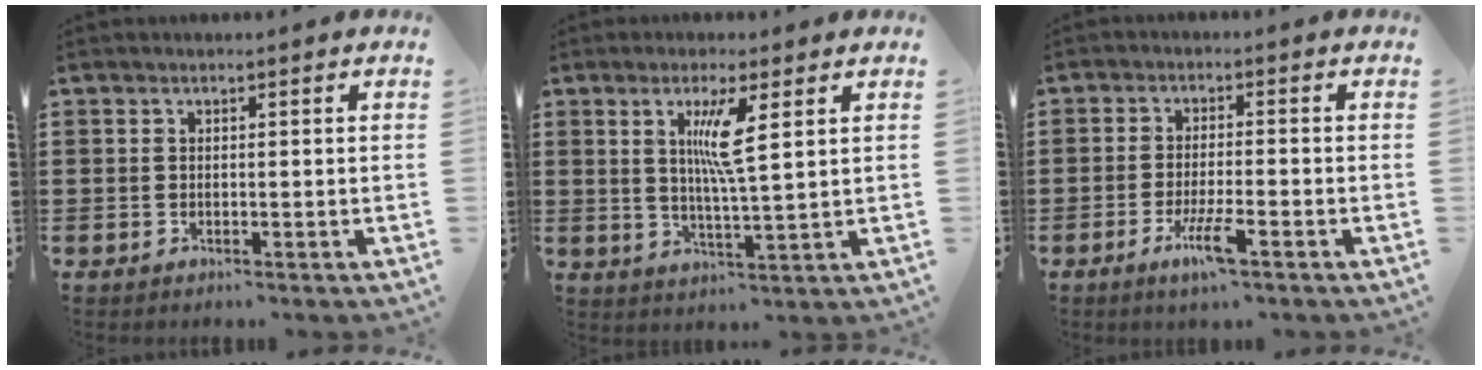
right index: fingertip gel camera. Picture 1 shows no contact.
{"total": 6.3, "force": [2.3, 0.6, 5.8], "torque": [-0.113, -0.004, 0.033]}
{"total": 5.2, "force": [-2.8, 0.6, 4.4], "torque": [-0.097, -0.017, -0.054]}